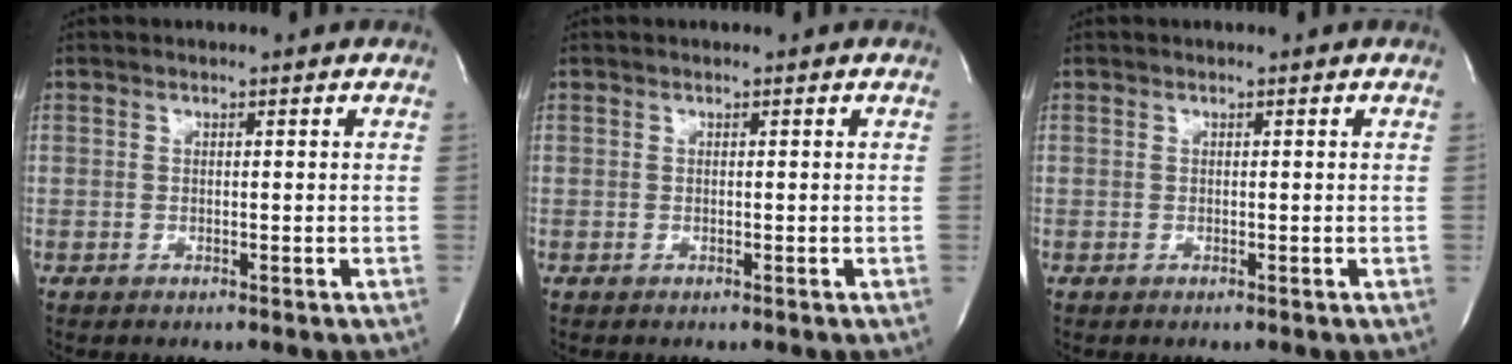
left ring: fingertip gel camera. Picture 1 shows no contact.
{"total": 0.0}
{"total": 0.0}